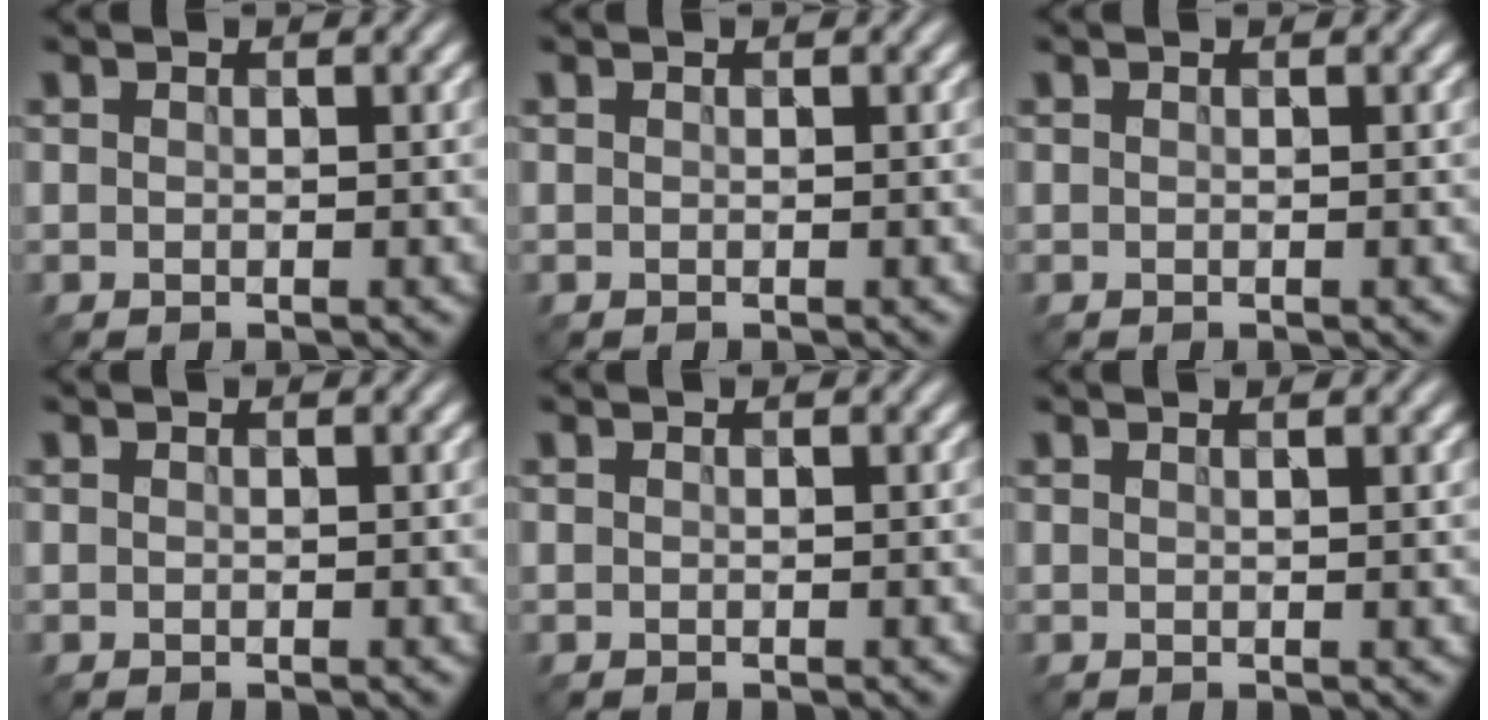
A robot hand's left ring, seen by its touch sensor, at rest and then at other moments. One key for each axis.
{"total": 0.0}
{"total": 0.0}
{"total": 0.0}
{"total": 0.0}
{"total": 1.0, "fx": 0.6, "fy": 0.1, "fz": 0.8, "tx": -0.007, "ty": 0.004, "tz": 0.006}